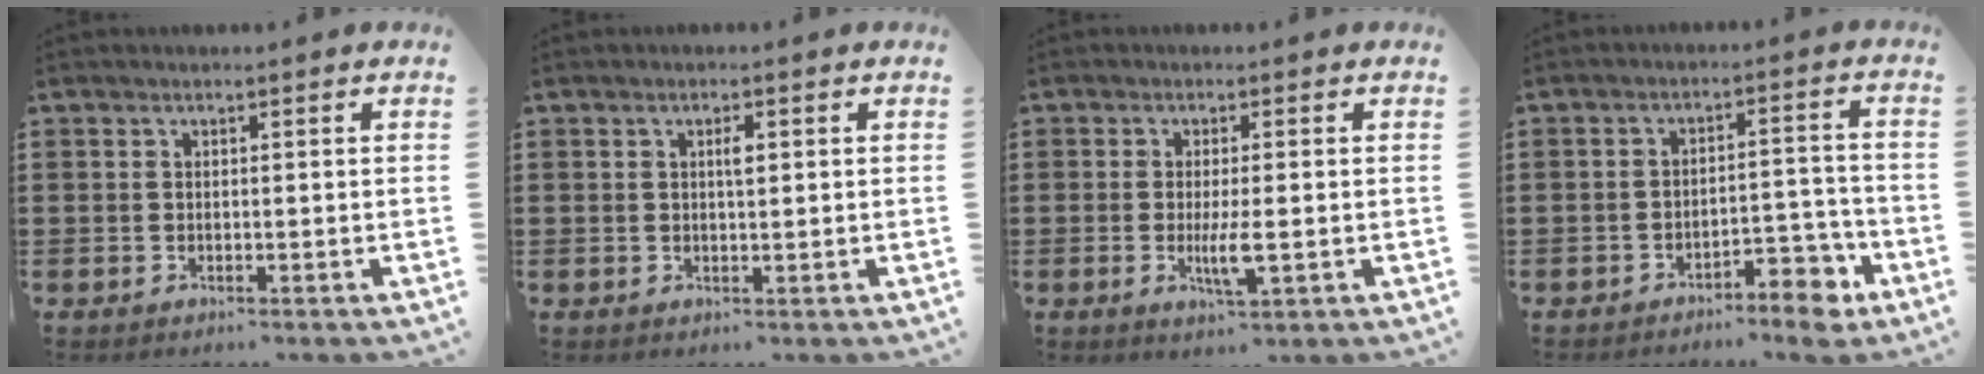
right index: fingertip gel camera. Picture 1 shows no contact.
{"total": 1.8, "force": [0.4, 0.5, 1.6], "torque": [-0.033, 0.004, 0.005]}
{"total": 3.8, "force": [-0.9, 0.8, 3.6], "torque": [-0.076, -0.006, -0.021]}
{"total": 5.6, "force": [-4.4, 1.6, 2.9], "torque": [-0.046, 0.012, -0.082]}